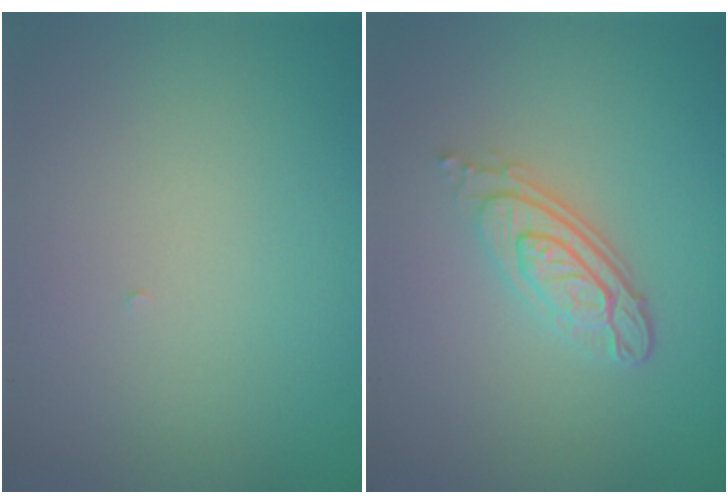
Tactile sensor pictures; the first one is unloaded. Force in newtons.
{"total": 3.9, "press": 2.9, "slide": 2.6}